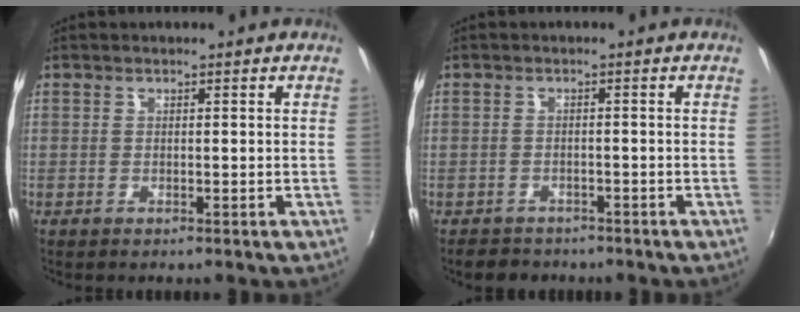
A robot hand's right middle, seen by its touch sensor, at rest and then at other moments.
{"total": 3.6, "force": [-3.0, 2.0, 0.4], "torque": [-0.016, 0.002, -0.050]}